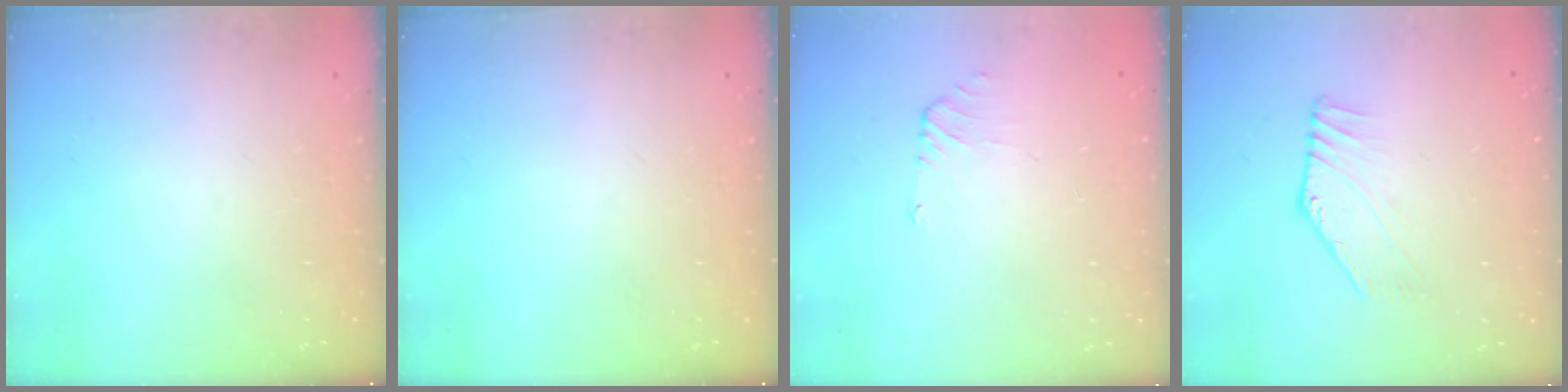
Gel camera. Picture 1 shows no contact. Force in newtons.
{"total": 0.0}
{"total": 0.6, "press": 0.4, "slide": 0.4}
{"total": 2.7, "press": 2.7, "slide": 0.2}